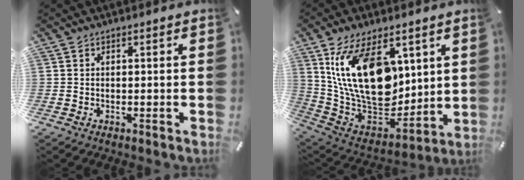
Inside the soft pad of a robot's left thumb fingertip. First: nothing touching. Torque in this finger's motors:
{"motor_torque": [2.51, 2.50, 1.60, -1.17, 0.54]}